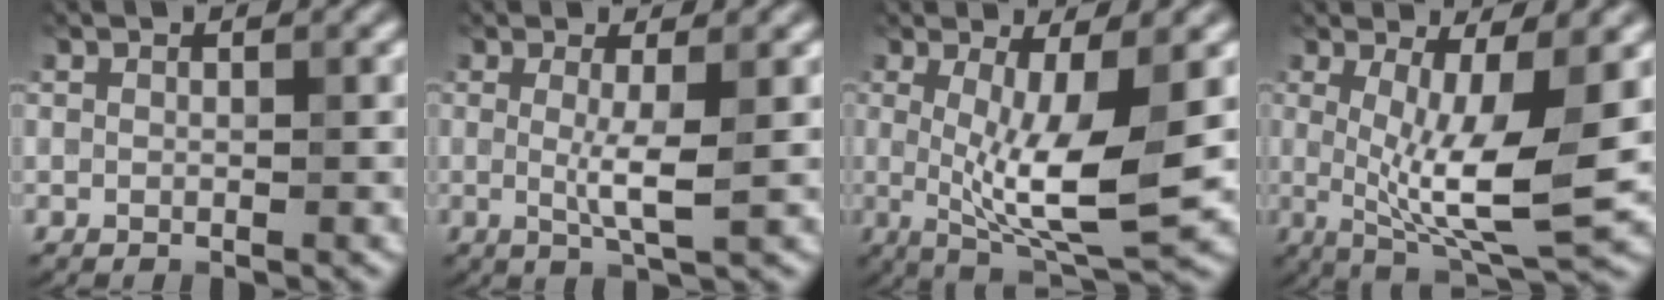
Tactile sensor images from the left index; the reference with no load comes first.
{"total": 2.9, "force": [0.2, 0.4, 2.9], "torque": [-0.053, -0.009, 0.001]}
{"total": 8.1, "force": [-0.2, 2.0, 7.9], "torque": [-0.136, -0.018, 0.001]}
{"total": 8.9, "force": [-0.2, 2.3, 8.6], "torque": [-0.148, -0.015, 0.000]}